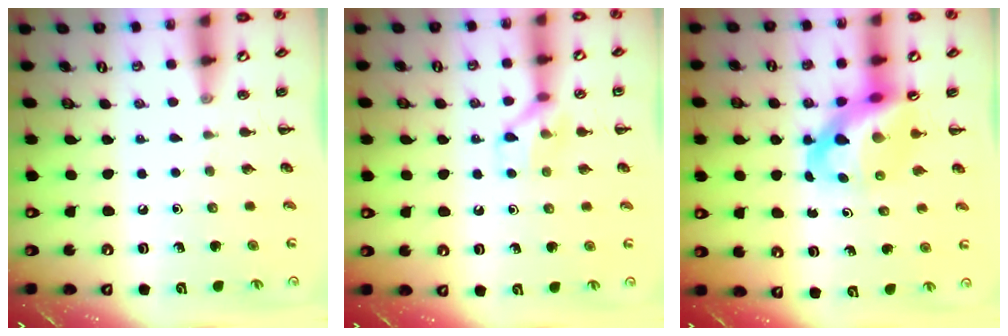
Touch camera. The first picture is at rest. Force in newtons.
{"total": 8.9, "press": 8.9, "slide": 0.7}
{"total": 11.6, "press": 11.1, "slide": 3.6}